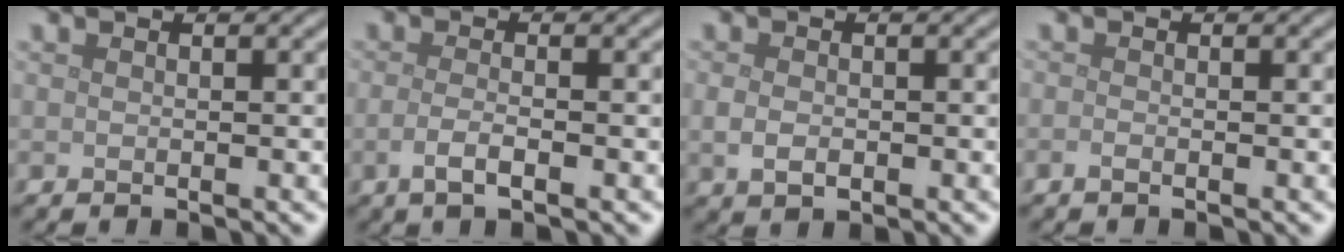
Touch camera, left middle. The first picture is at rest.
{"total": 2.2, "force": [-0.7, 0.8, 1.9], "torque": [-0.034, 0.000, -0.019]}
{"total": 1.8, "force": [-0.2, 1.3, 1.3], "torque": [-0.029, -0.004, -0.002]}
{"total": 0.6, "force": [-0.4, 0.1, 0.4], "torque": [-0.008, -0.003, -0.008]}